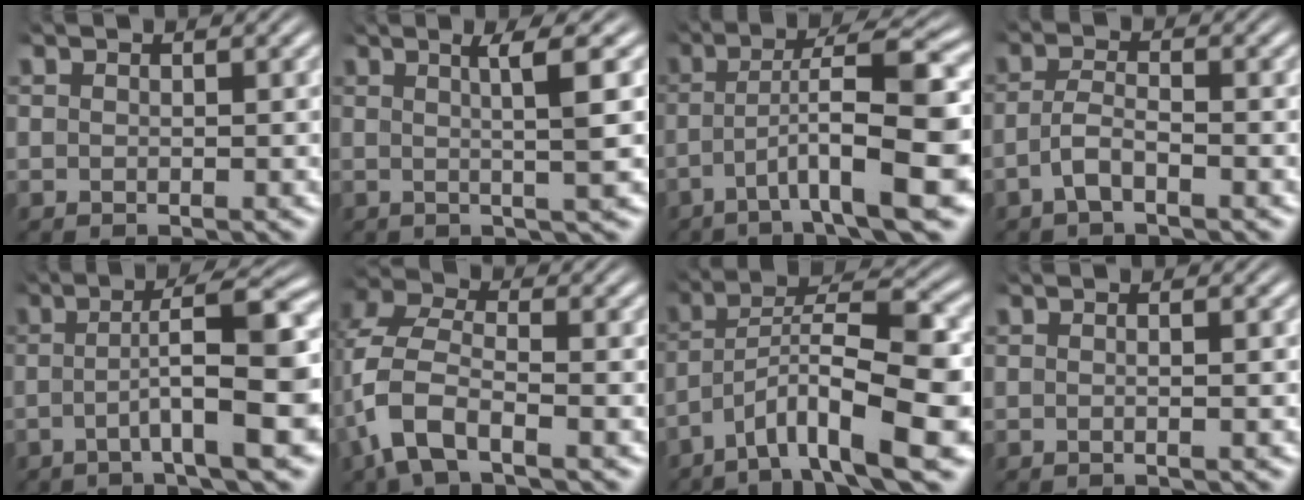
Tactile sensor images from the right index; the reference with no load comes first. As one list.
[{"total": 4.0, "force": [1.3, -0.5, 3.8], "torque": [-0.056, 0.006, 0.017]}, {"total": 9.3, "force": [-2.2, 2.4, 8.7], "torque": [-0.136, -0.008, -0.026]}, {"total": 2.6, "force": [-1.7, 0.8, 1.7], "torque": [-0.039, -0.007, -0.030]}, {"total": 7.7, "force": [-1.0, 1.4, 7.5], "torque": [-0.111, -0.003, -0.010]}, {"total": 7.0, "force": [-0.8, 5.1, 4.8], "torque": [-0.129, -0.015, -0.016]}, {"total": 9.1, "force": [-2.5, 3.8, 7.8], "torque": [-0.126, -0.012, -0.035]}, {"total": 1.0, "force": [-0.3, -0.2, 0.9], "torque": [-0.017, 0.003, -0.010]}]